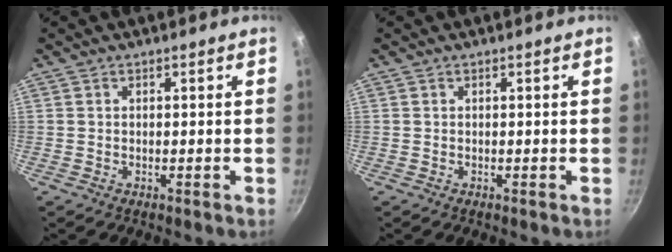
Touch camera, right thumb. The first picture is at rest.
{"total": 0.0}